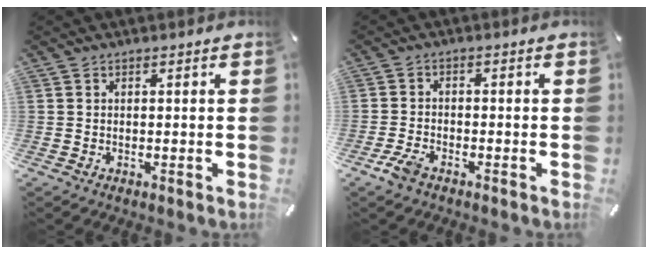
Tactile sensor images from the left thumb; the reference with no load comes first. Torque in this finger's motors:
{"motor_torque": [-0.02, 0.02, -0.01, 0.05, 0.00]}